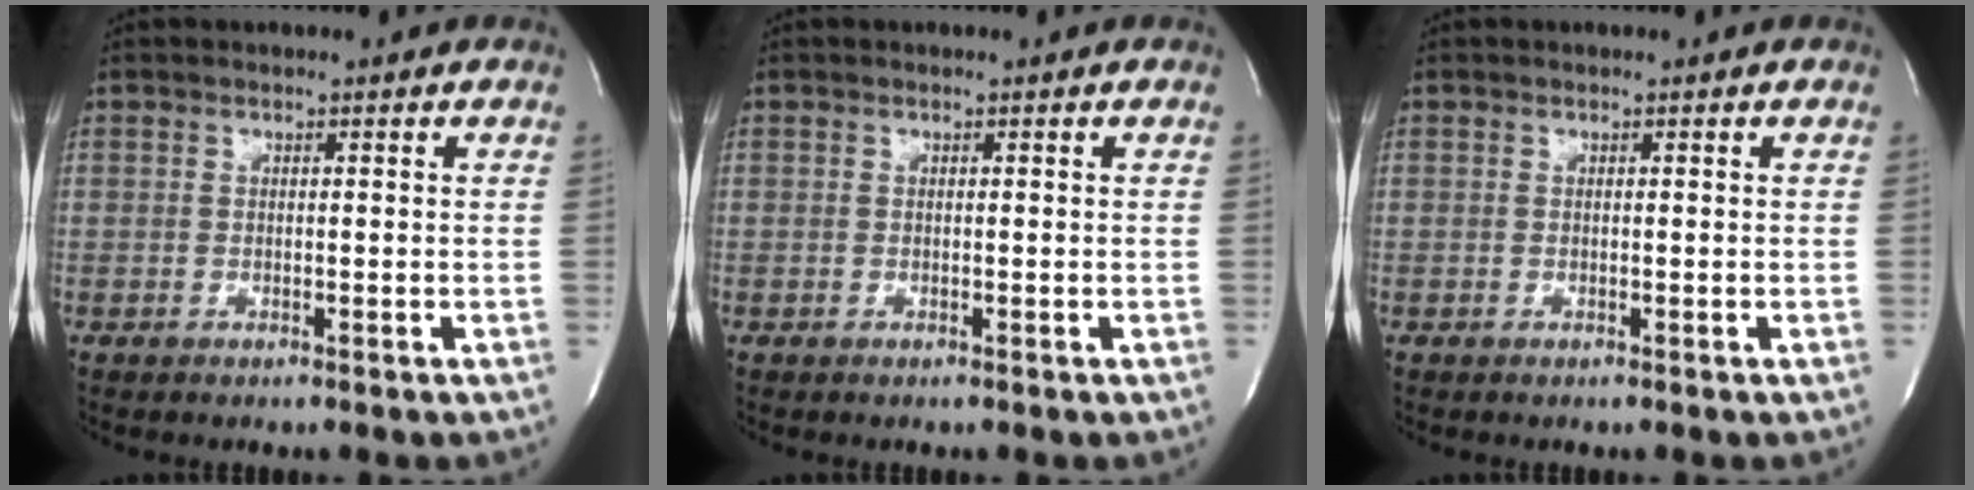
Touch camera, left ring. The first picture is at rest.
{"total": 0.0}
{"total": 0.0}